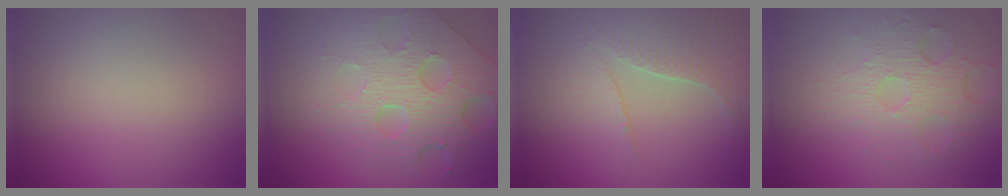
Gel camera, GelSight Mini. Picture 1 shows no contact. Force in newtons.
{"total": 7.3, "press": 5.7, "slide": 4.6}
{"total": 3.6, "press": 2.8, "slide": 2.3}
{"total": 3.6, "press": 3.2, "slide": 1.6}